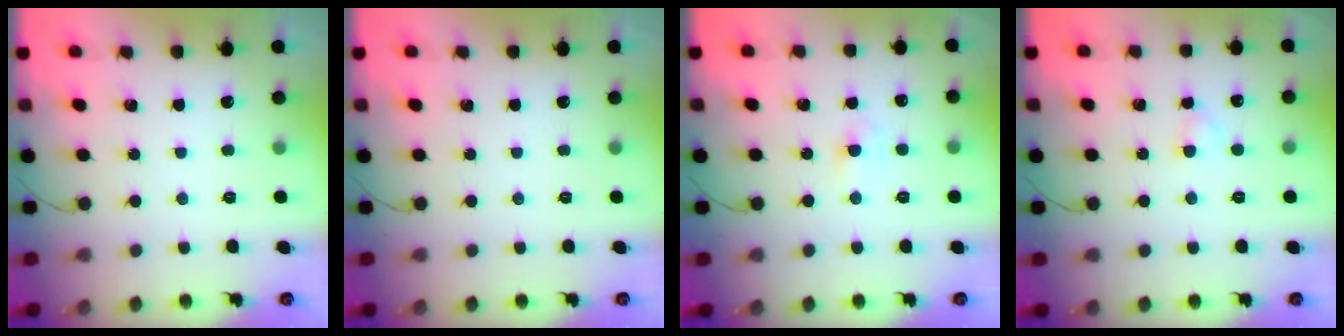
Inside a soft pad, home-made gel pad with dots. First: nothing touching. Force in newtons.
{"total": 0.0}
{"total": 2.6, "press": 2.3, "slide": 1.1}
{"total": 2.0, "press": 1.7, "slide": 1.0}